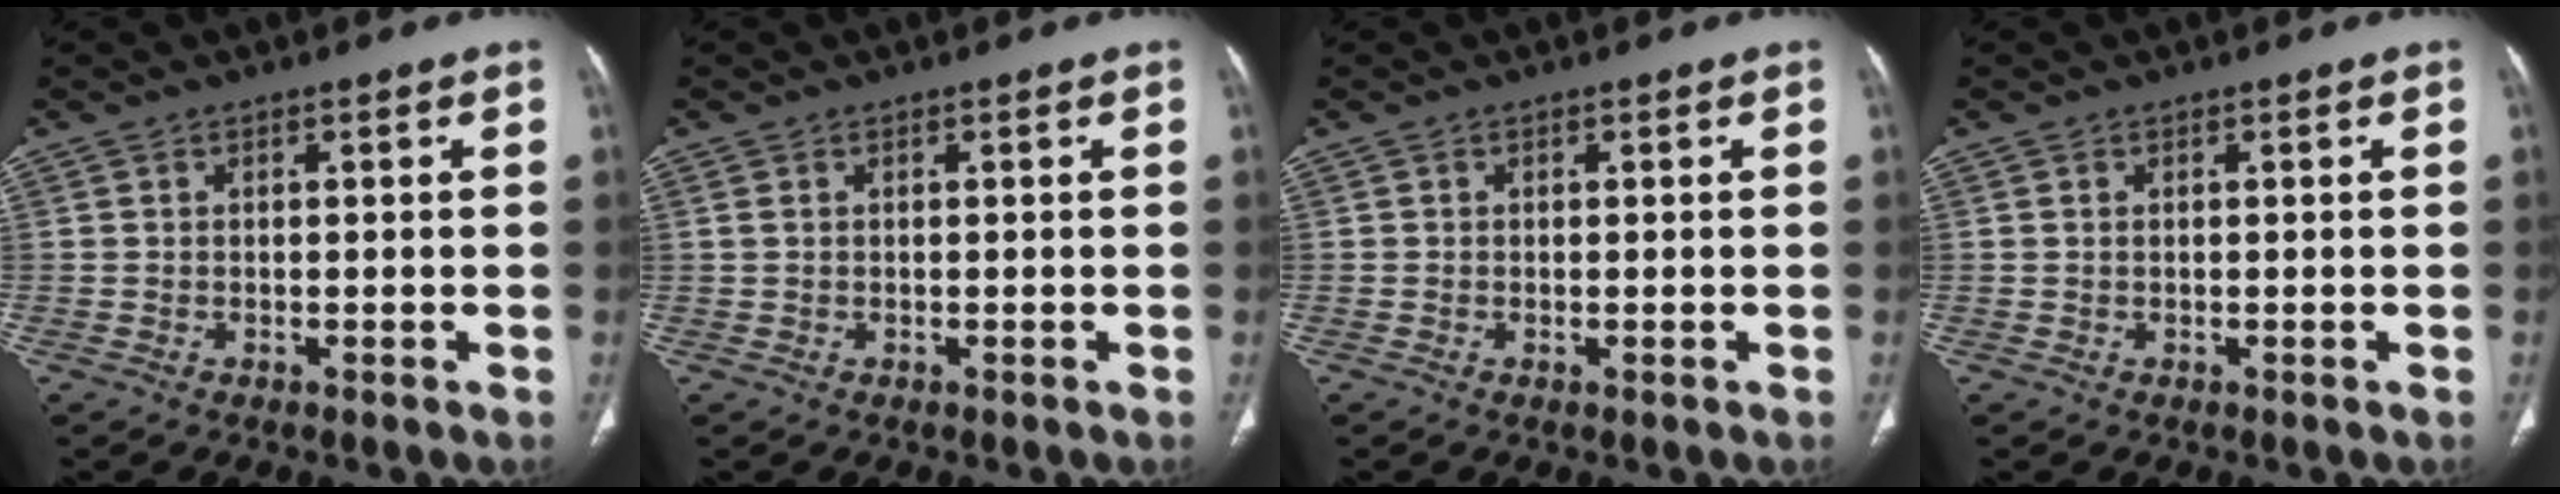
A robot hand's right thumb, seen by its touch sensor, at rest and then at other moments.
{"total": 0.7, "force": [0.3, 0.4, 0.5], "torque": [-0.013, 0.010, 0.010]}
{"total": 0.0}
{"total": 0.0}